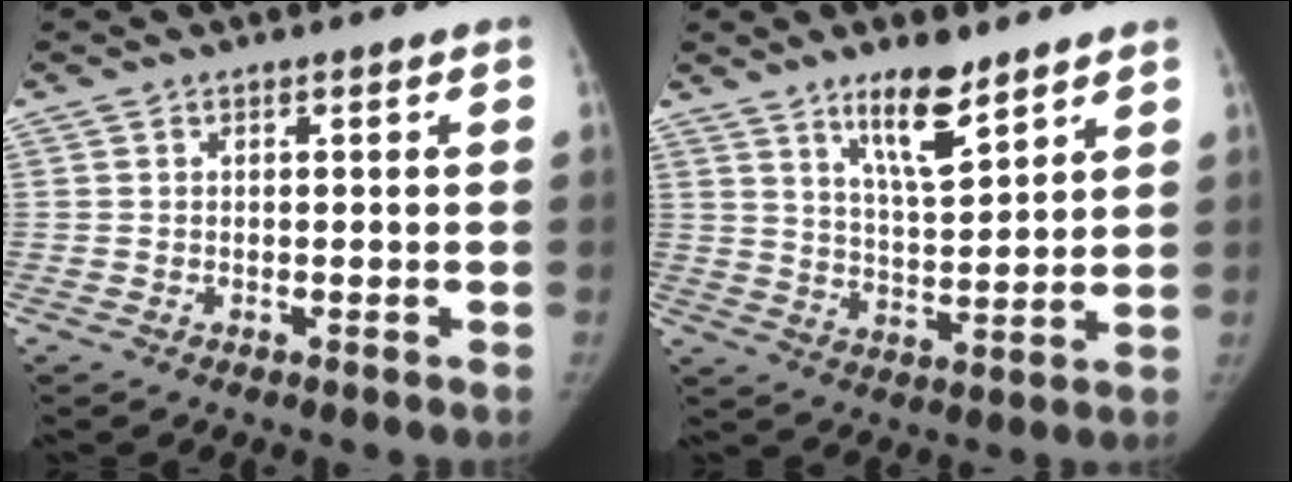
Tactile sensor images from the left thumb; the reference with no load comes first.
{"total": 10.1, "force": [7.0, 2.8, 6.7], "torque": [-0.096, -0.053, 0.125]}